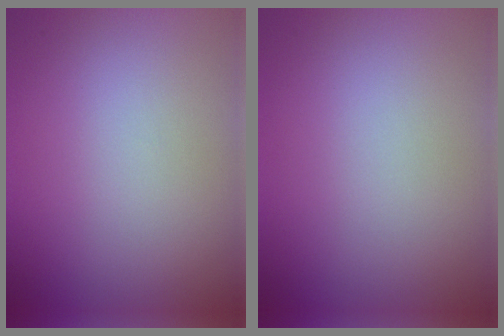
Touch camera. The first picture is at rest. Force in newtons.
{"total": 0.0}